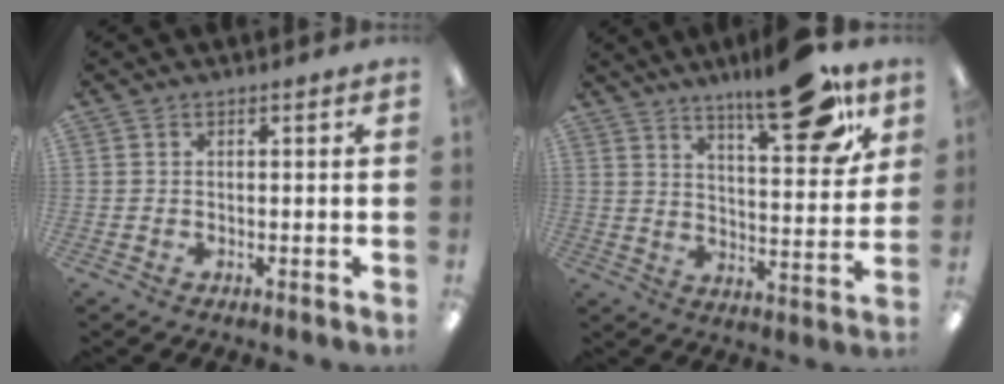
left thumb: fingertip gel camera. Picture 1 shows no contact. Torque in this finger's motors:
{"motor_torque": [0.23, 0.60, 0.05, -0.06, 0.08]}